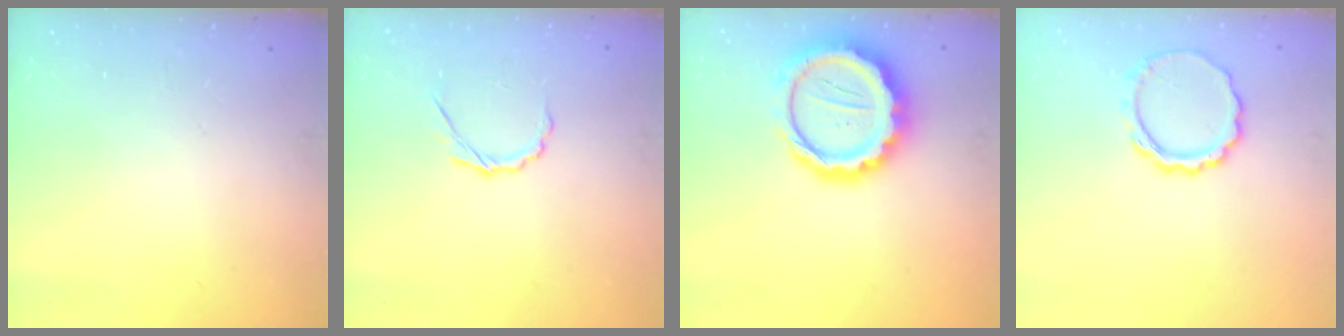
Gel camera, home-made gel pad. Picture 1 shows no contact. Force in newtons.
{"total": 3.5, "press": 3.3, "slide": 1.2}
{"total": 17.0, "press": 16.6, "slide": 3.5}
{"total": 8.2, "press": 8.1, "slide": 0.8}